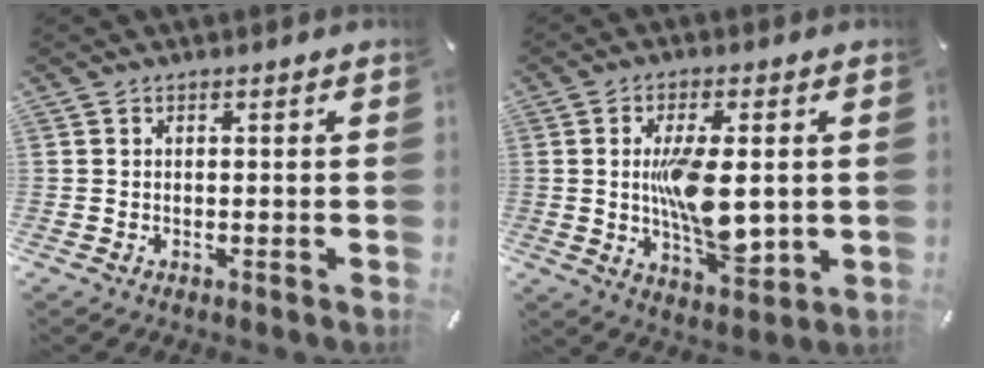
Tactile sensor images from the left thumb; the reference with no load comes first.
{"total": 12.6, "force": [0.5, 5.6, 11.2], "torque": [-0.213, -0.020, 0.007]}